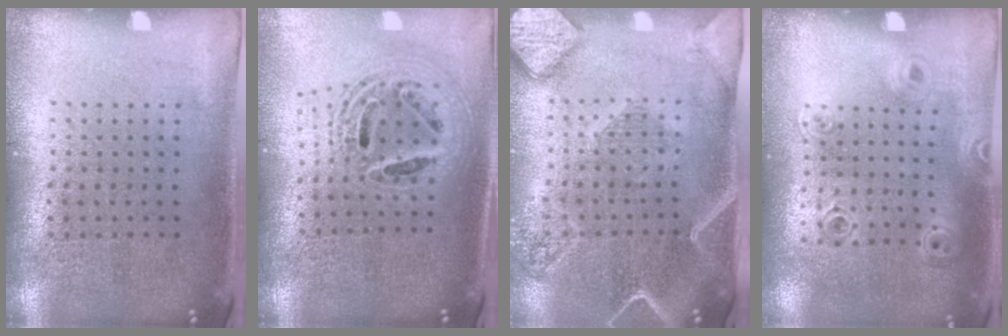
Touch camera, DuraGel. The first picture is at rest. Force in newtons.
{"total": 2.1, "press": 1.7, "slide": 1.2}
{"total": 2.6, "press": 2.2, "slide": 1.3}
{"total": 1.0, "press": 0.9, "slide": 0.2}